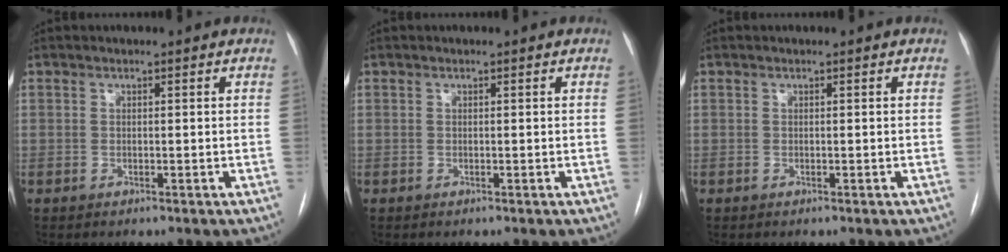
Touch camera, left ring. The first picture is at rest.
{"total": 0.0}
{"total": 0.0}